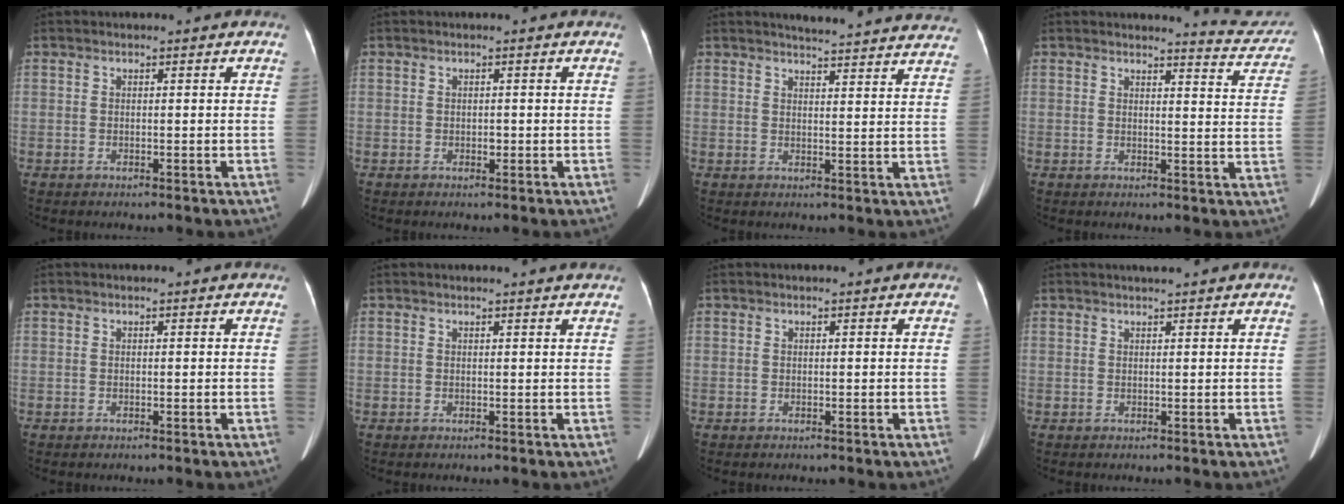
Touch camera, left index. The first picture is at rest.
{"total": 0.7, "force": [-0.2, 0.5, 0.4], "torque": [-0.009, 0.000, -0.003]}
{"total": 19.7, "force": [18.8, 1.6, 5.6], "torque": [-0.063, -0.038, 0.210]}
{"total": 6.7, "force": [6.7, 0.3, 0.0], "torque": [0.002, -0.039, 0.059]}
{"total": 0.0}
{"total": 1.8, "force": [1.7, -0.4, 0.5], "torque": [-0.019, -0.001, 0.019]}
{"total": 0.0}
{"total": 1.8, "force": [1.5, -0.2, 0.9], "torque": [-0.011, 0.014, 0.027]}